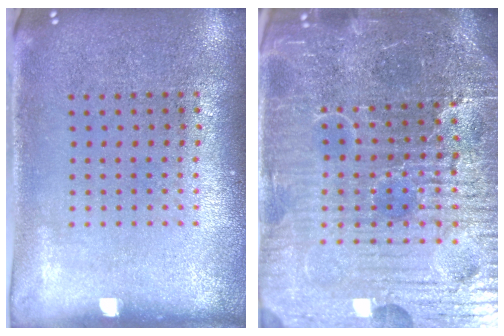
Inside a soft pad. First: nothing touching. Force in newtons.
{"total": 6.8, "press": 6.1, "slide": 3.1}